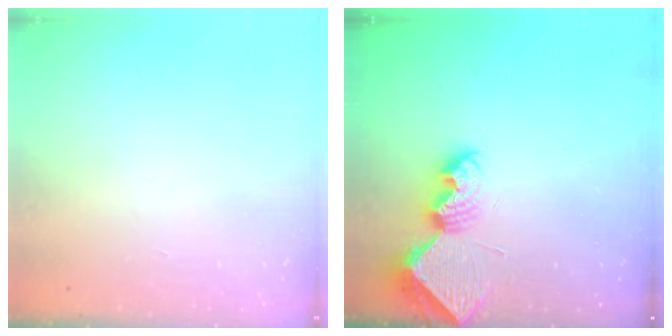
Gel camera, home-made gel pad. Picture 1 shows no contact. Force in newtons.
{"total": 8.8, "press": 8.8, "slide": 0.5}